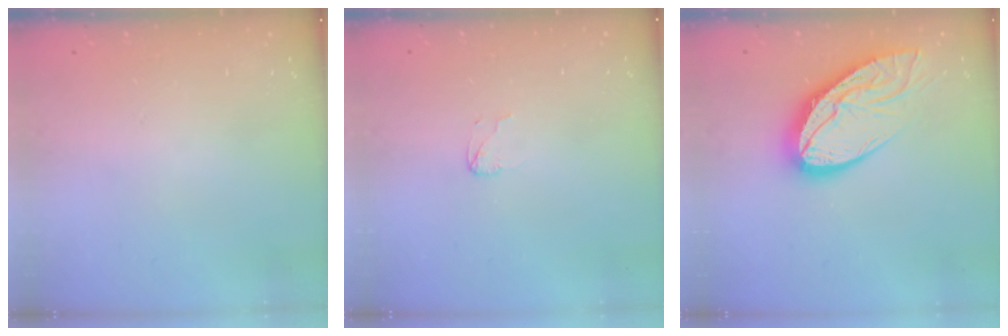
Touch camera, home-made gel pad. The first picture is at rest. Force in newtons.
{"total": 2.4, "press": 2.4, "slide": 0.2}
{"total": 16.2, "press": 16.1, "slide": 1.7}